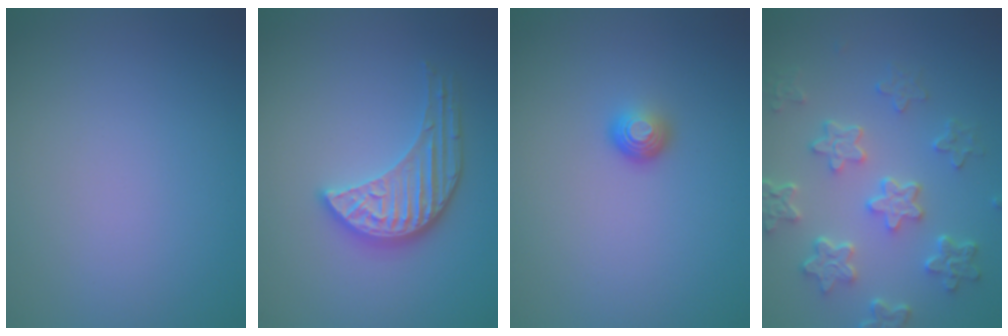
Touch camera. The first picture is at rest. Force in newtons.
{"total": 4.0, "press": 3.5, "slide": 1.9}
{"total": 1.8, "press": 1.1, "slide": 1.4}
{"total": 5.8, "press": 4.4, "slide": 3.8}